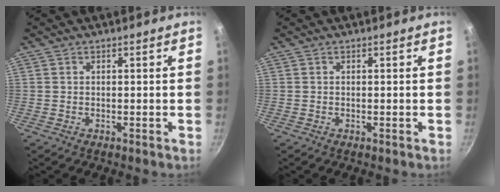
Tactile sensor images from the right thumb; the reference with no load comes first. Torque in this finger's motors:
{"motor_torque": [0.00, 0.00, -0.01, 0.00, 0.00]}